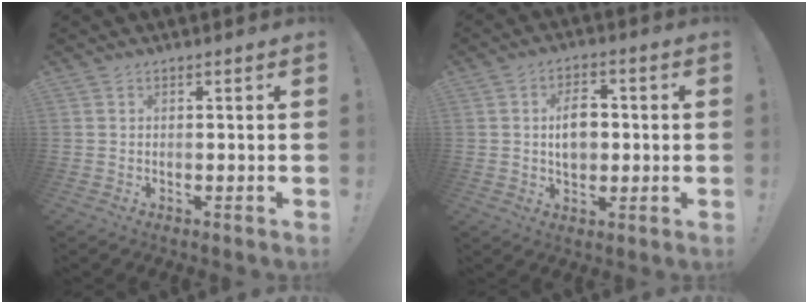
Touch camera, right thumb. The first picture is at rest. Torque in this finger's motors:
{"motor_torque": [-0.10, 0.11, 0.26, -0.03, 0.02]}